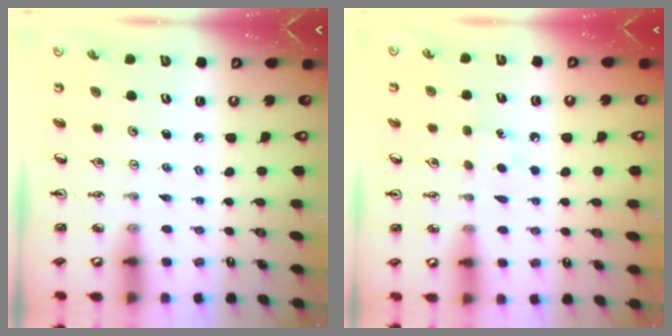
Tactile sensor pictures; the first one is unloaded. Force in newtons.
{"total": 5.5, "press": 5.5, "slide": 0.7}